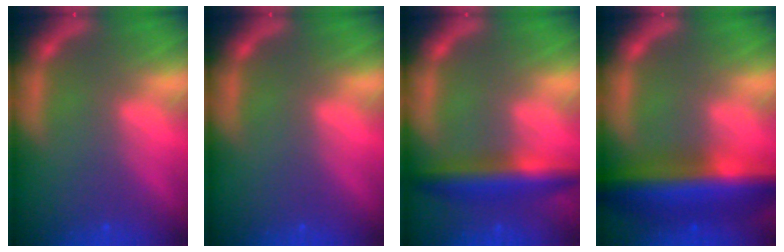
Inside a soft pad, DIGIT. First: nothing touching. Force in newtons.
{"total": 0.0}
{"total": 5.5}
{"total": 10.0}